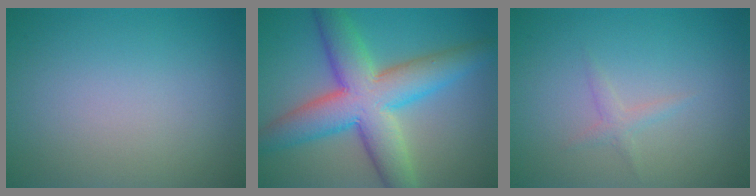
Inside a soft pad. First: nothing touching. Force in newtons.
{"total": 9.7, "press": 9.7, "slide": 0.3}
{"total": 1.0, "press": 1.0, "slide": 0.0}